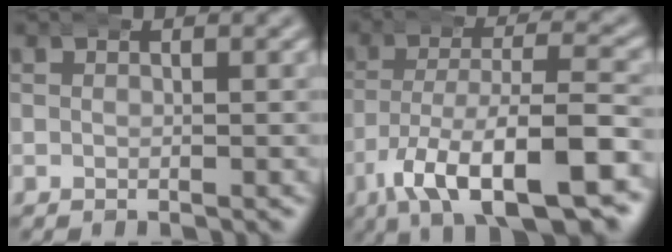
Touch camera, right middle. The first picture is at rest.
{"total": 11.1, "force": [-5.1, 5.3, 8.4], "torque": [-0.154, -0.034, -0.060]}